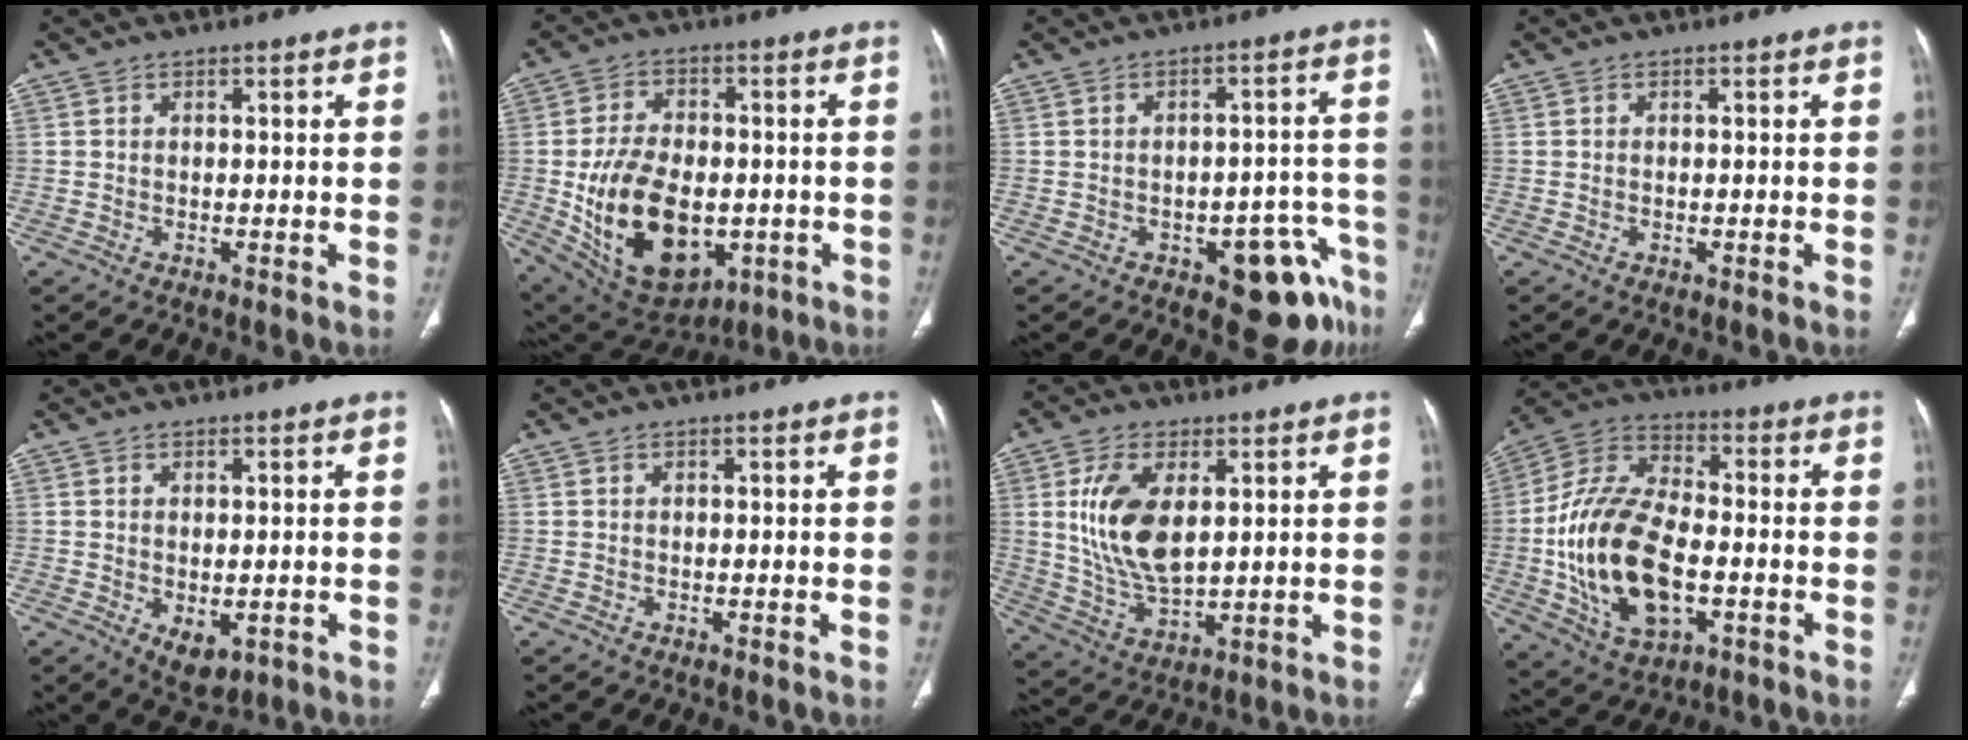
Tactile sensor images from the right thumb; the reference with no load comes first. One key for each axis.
{"total": 20.6, "fx": -3.8, "fy": 13.1, "fz": 15.5, "tx": -0.244, "ty": 0.001, "tz": -0.031}
{"total": 10.2, "fx": -5.9, "fy": 4.8, "fz": 6.8, "tx": -0.037, "ty": 0.044, "tz": -0.069}
{"total": 0.0}
{"total": 4.8, "fx": -1.1, "fy": 2.9, "fz": 3.7, "tx": -0.046, "ty": -0.007, "tz": 0.000}
{"total": 0.0}
{"total": 12.8, "fx": 3.0, "fy": 6.7, "fz": 10.5, "tx": -0.200, "ty": -0.020, "tz": 0.067}
{"total": 20.6, "fx": -3.6, "fy": 11.5, "fz": 16.7, "tx": -0.312, "ty": 0.019, "tz": -0.058}